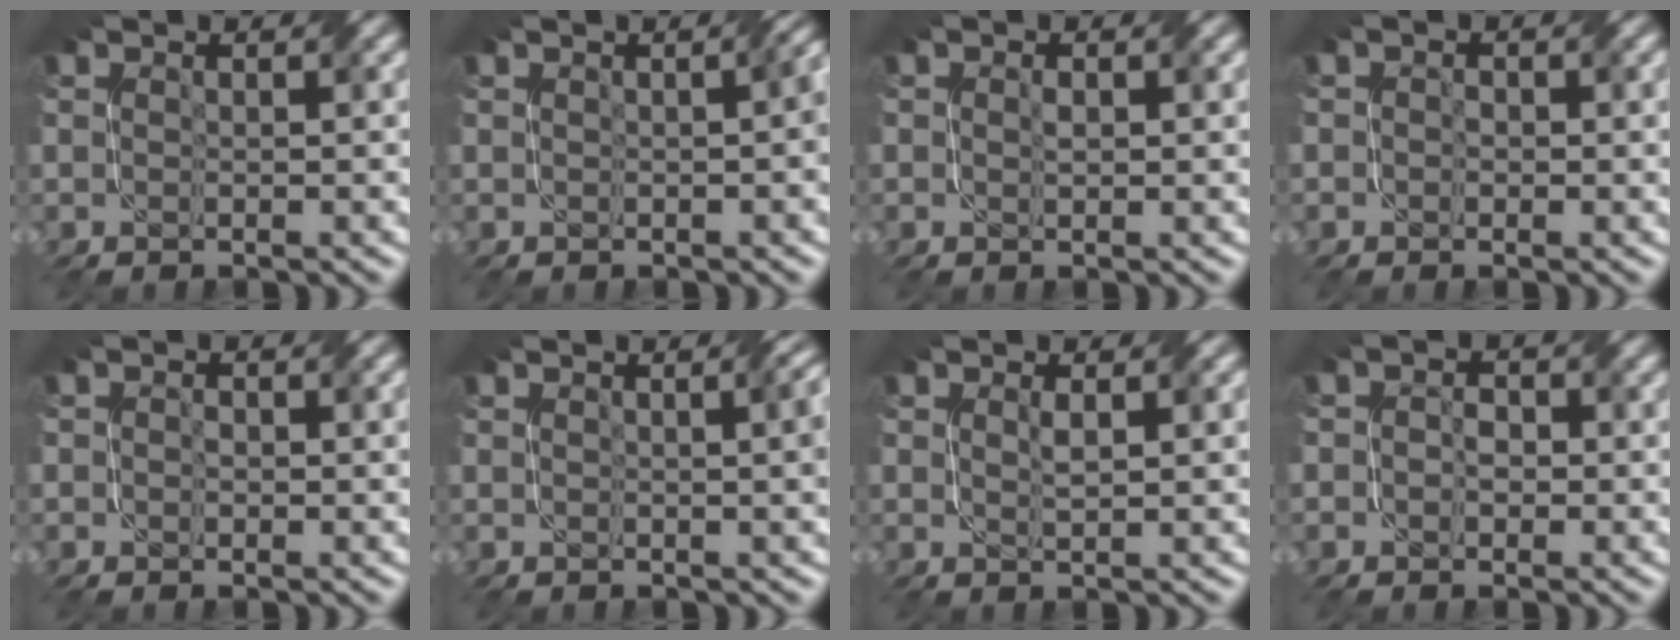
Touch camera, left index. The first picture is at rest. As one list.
[{"total": 2.9, "force": [0.1, 1.0, 2.7], "torque": [-0.017, 0.014, 0.003]}, {"total": 1.2, "force": [0.2, 0.7, 0.9], "torque": [-0.010, -0.002, 0.005]}, {"total": 1.1, "force": [0.0, 0.9, 0.6], "torque": [-0.006, -0.003, -0.001]}, {"total": 1.4, "force": [0.2, 0.9, 1.0], "torque": [-0.013, -0.001, 0.002]}, {"total": 4.6, "force": [0.7, 1.9, 4.2], "torque": [-0.023, 0.015, 0.008]}, {"total": 1.5, "force": [0.5, 0.4, 1.3], "torque": [-0.026, -0.001, 0.012]}, {"total": 1.6, "force": [-0.1, 1.4, 0.8], "torque": [-0.006, -0.002, -0.009]}]